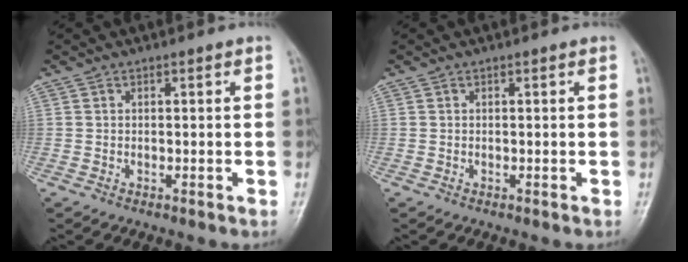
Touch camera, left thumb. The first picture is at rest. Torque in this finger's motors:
{"motor_torque": [0.21, -0.02, 0.12, -0.25, 0.00]}